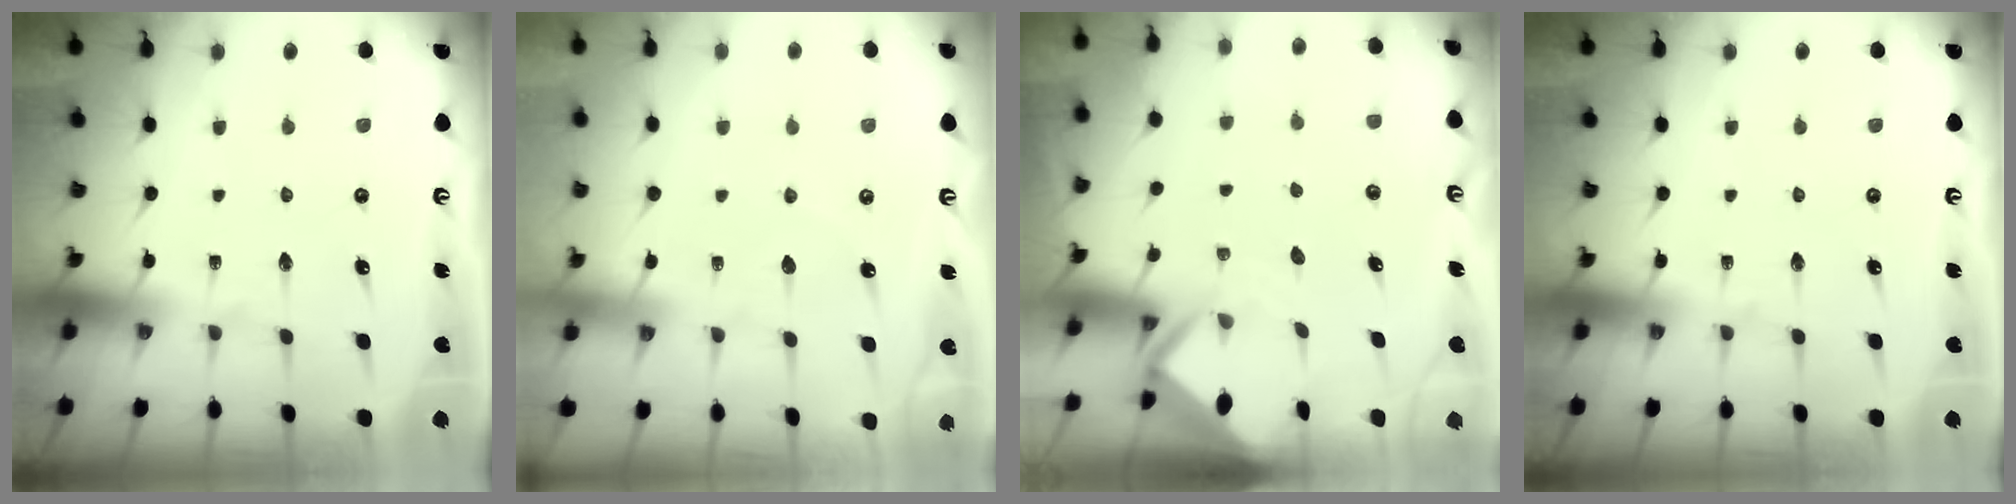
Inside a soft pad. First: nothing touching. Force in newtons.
{"total": 2.5, "press": 2.5, "slide": 0.3}
{"total": 2.6, "press": 2.6, "slide": 0.2}
{"total": 0.0}